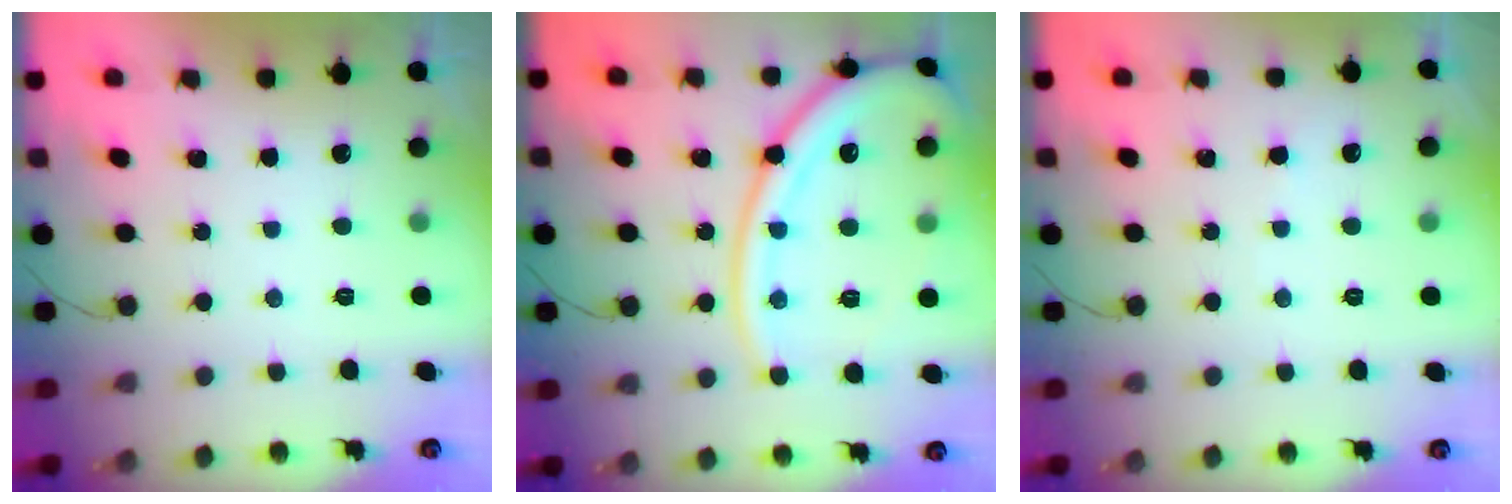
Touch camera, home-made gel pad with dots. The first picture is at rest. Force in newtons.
{"total": 18.9, "press": 18.8, "slide": 1.9}
{"total": 2.5, "press": 2.5, "slide": 0.3}